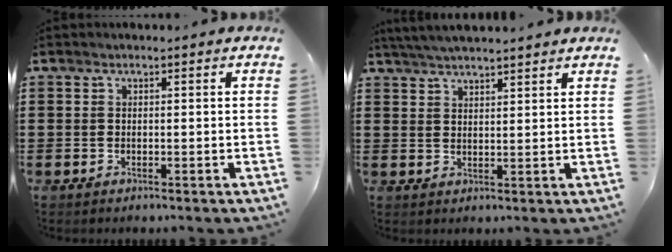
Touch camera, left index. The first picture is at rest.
{"total": 3.5, "force": [3.4, -0.3, 0.8], "torque": [-0.027, -0.007, 0.063]}